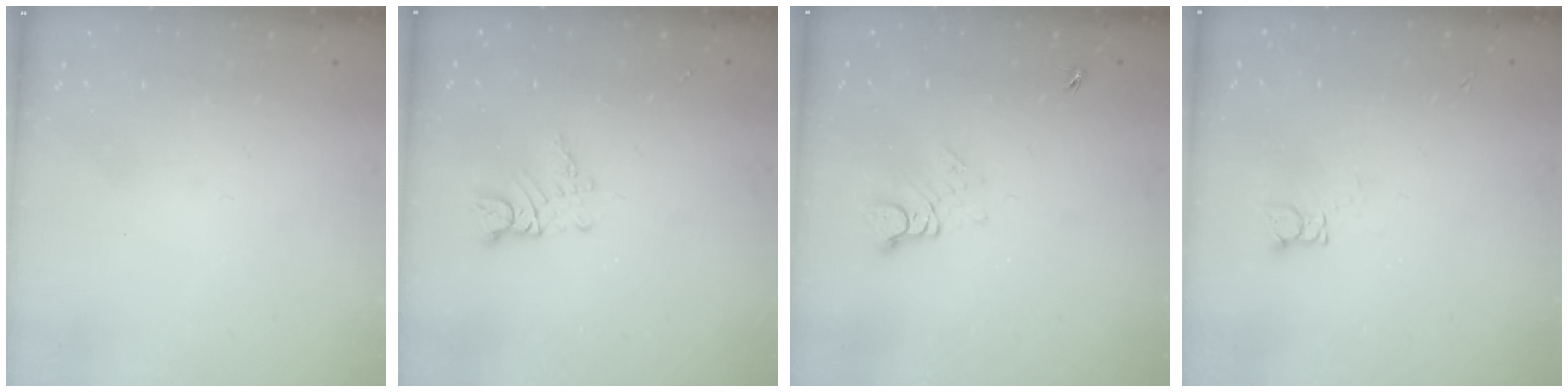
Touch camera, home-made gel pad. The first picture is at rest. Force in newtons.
{"total": 3.5, "press": 3.5, "slide": 0.4}
{"total": 3.5, "press": 3.5, "slide": 0.3}
{"total": 3.4, "press": 3.4, "slide": 0.3}